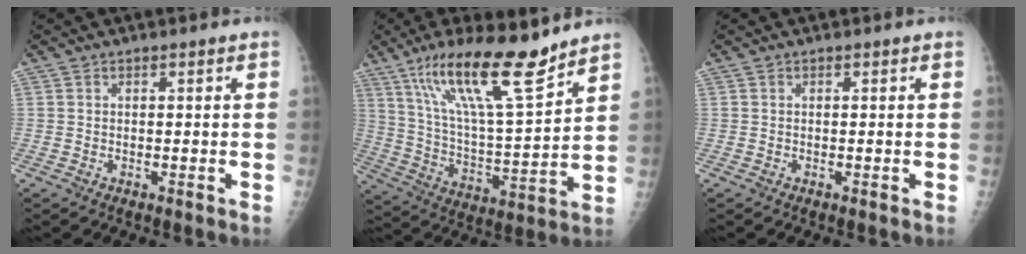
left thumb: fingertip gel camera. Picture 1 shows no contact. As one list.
[{"total": 19.0, "force": [13.2, 3.1, 13.2], "torque": [-0.214, -0.068, 0.239]}, {"total": 0.0}]